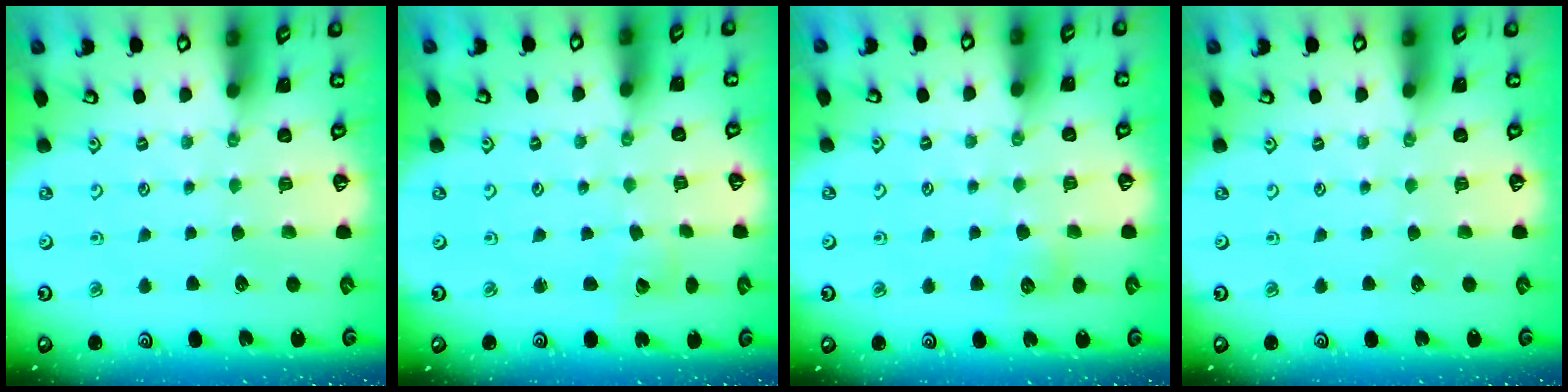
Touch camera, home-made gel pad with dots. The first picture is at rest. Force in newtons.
{"total": 3.1, "press": 3.1, "slide": 0.3}
{"total": 5.3, "press": 5.2, "slide": 0.8}
{"total": 0.0}